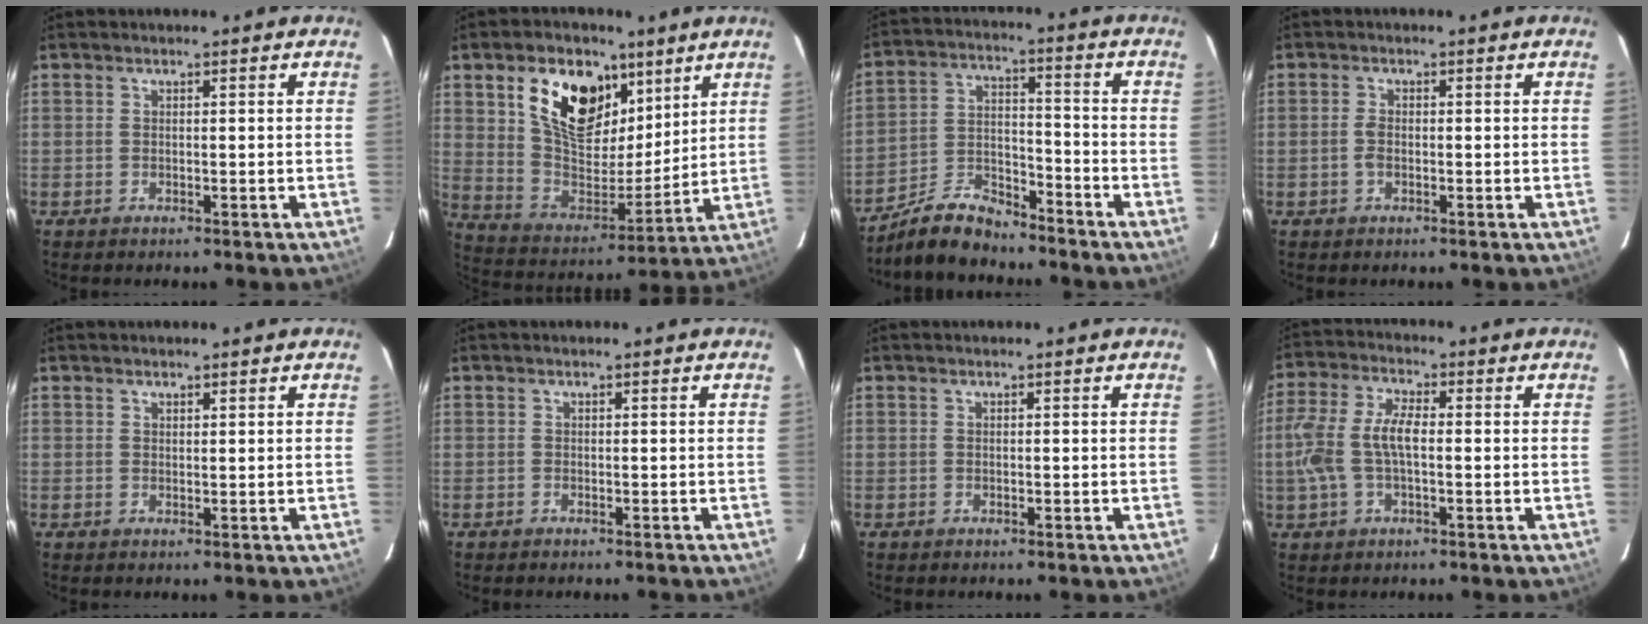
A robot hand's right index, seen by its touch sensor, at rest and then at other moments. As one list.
[{"total": 18.1, "force": [9.1, 10.4, 11.8], "torque": [-0.217, 0.012, 0.172]}, {"total": 9.5, "force": [-8.4, 3.1, 3.2], "torque": [-0.077, 0.022, -0.156]}, {"total": 1.7, "force": [-0.5, 1.0, 1.4], "torque": [-0.030, 0.002, -0.011]}, {"total": 0.8, "force": [0.7, 0.3, 0.2], "torque": [-0.004, 0.002, 0.013]}, {"total": 0.6, "force": [-0.6, 0.1, 0.1], "torque": [-0.004, -0.001, -0.010]}, {"total": 0.0}, {"total": 9.3, "force": [-0.7, 4.0, 8.4], "torque": [-0.182, 0.012, -0.014]}]